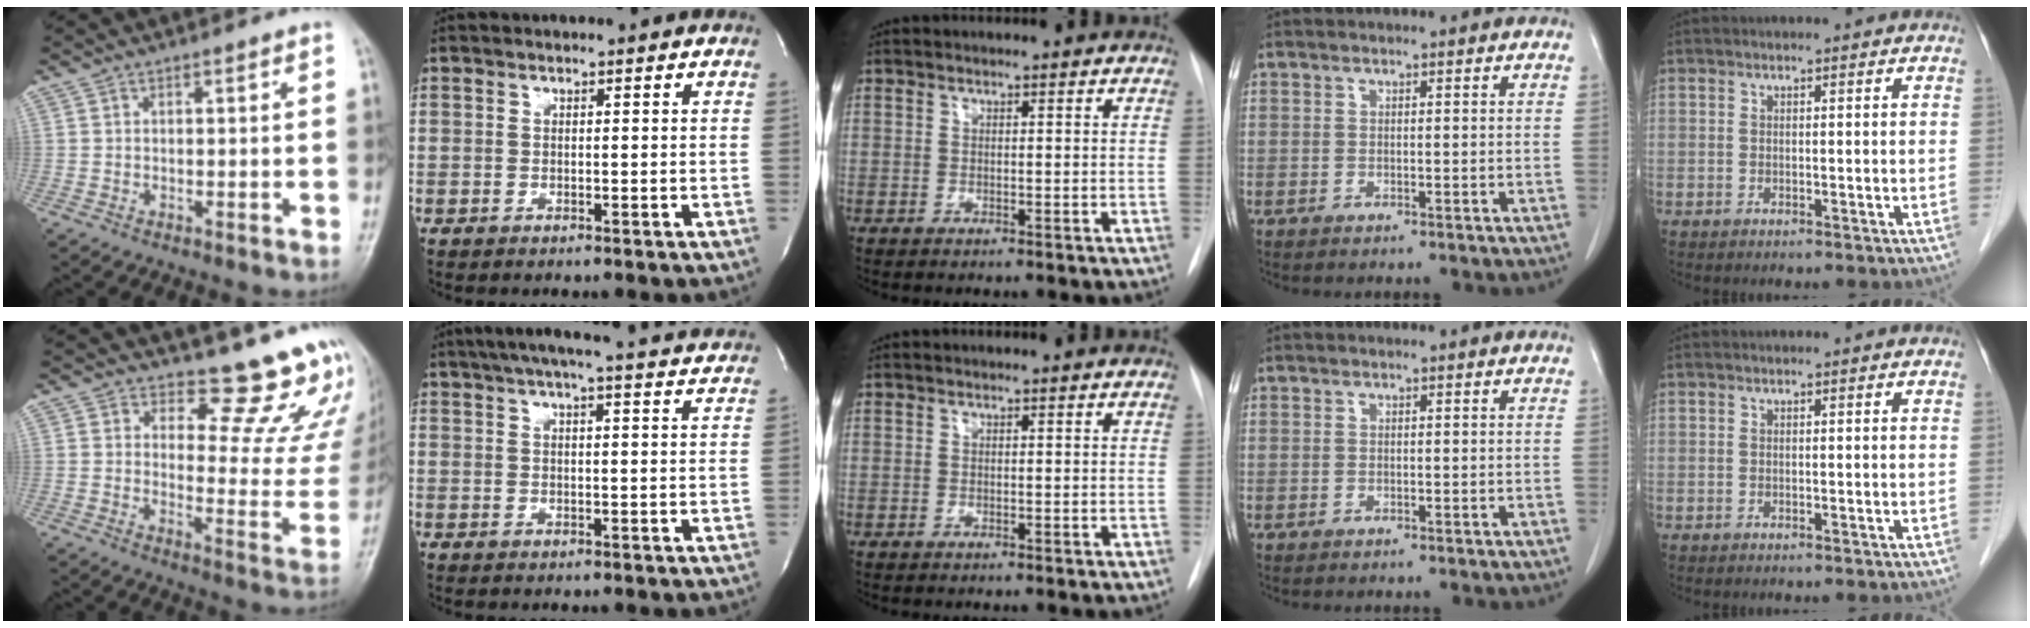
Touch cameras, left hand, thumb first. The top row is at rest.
{"thumb": {"total": 13.8, "force": [13.0, 3.5, 2.9], "torque": [0.006, -0.155, 0.138]}, "index": {"total": 20.9, "force": [18.8, 1.0, 9.0], "torque": [-0.145, 0.016, 0.237]}}